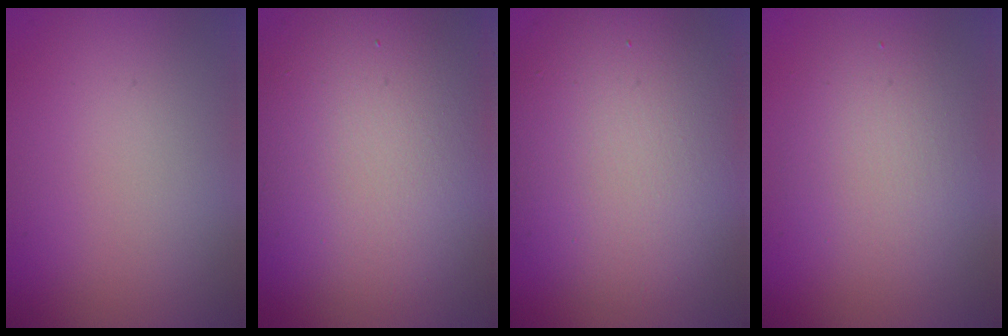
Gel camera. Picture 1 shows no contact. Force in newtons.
{"total": 14.1, "press": 14.1, "slide": 0.2}
{"total": 10.6, "press": 10.6, "slide": 0.6}
{"total": 3.7, "press": 3.7, "slide": 0.4}